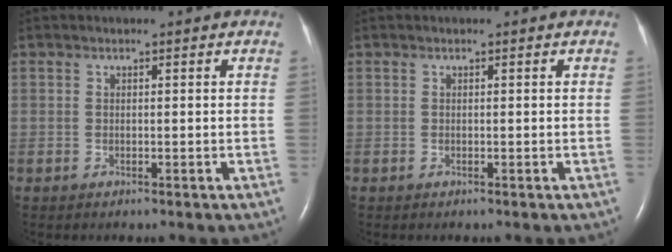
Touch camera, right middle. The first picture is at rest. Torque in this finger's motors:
{"motor_torque": [0.02, 0.12, 0.06, 0.01]}